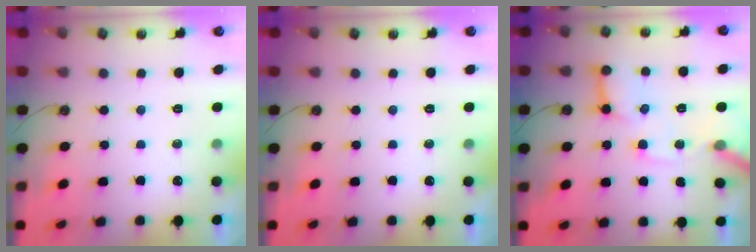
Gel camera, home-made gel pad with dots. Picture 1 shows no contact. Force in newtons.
{"total": 0.0}
{"total": 14.4, "press": 14.3, "slide": 1.7}